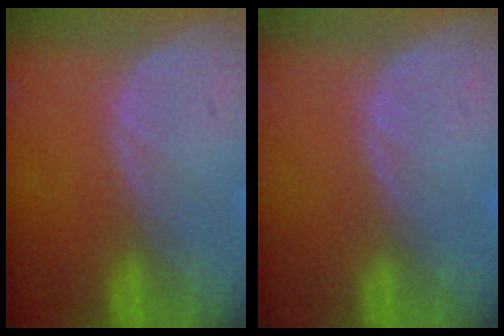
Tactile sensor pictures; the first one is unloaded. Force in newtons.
{"total": 0.5, "press": 0.0, "slide": 0.5}